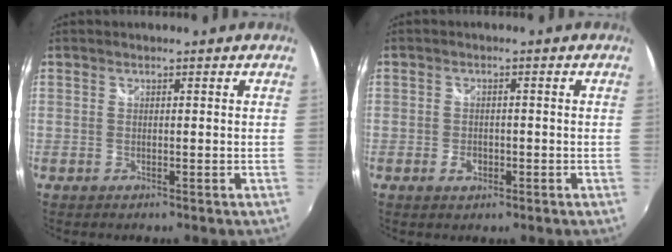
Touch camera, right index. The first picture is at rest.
{"total": 2.4, "force": [-1.1, 1.7, 1.2], "torque": [-0.023, -0.001, -0.019]}